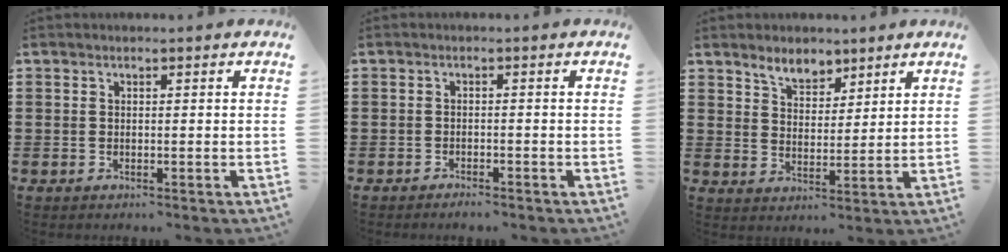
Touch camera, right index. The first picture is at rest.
{"total": 1.2, "force": [-1.2, 0.0, 0.2], "torque": [-0.007, -0.001, -0.024]}
{"total": 4.6, "force": [3.8, 2.2, 1.3], "torque": [-0.032, 0.000, 0.071]}